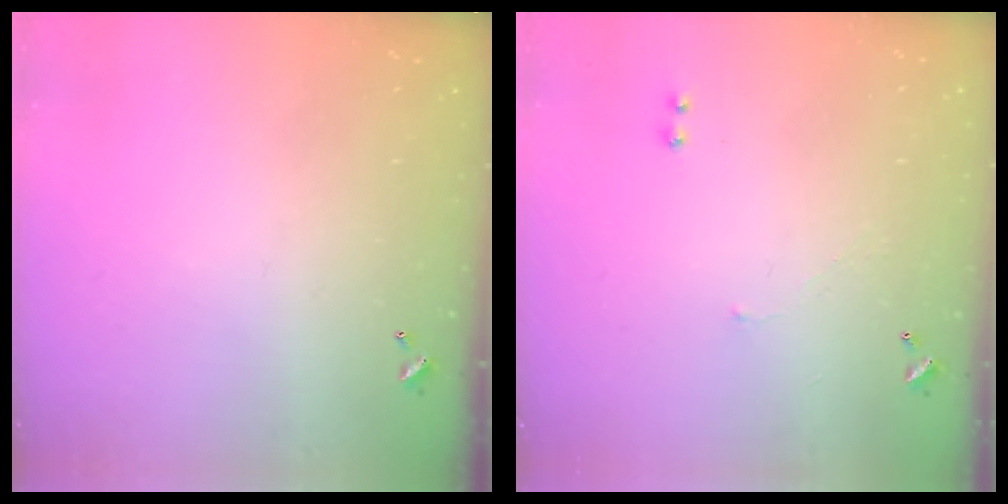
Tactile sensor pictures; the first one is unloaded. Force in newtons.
{"total": 2.0, "press": 1.9, "slide": 0.7}